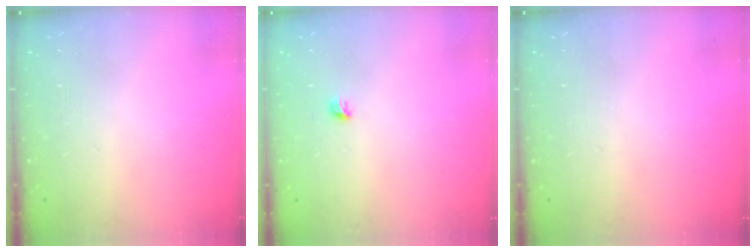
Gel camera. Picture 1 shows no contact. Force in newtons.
{"total": 3.6, "press": 3.5, "slide": 1.0}
{"total": 0.0}